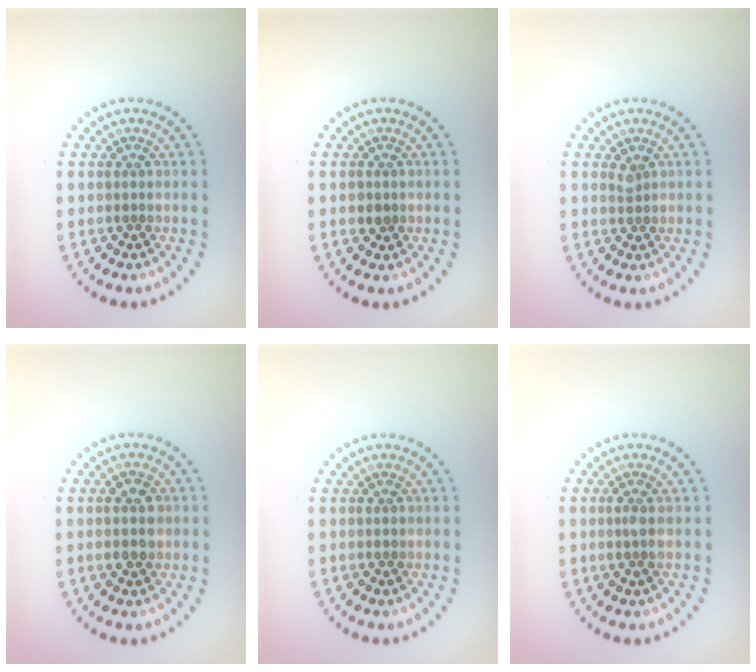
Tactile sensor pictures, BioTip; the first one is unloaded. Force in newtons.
{"total": 1.3, "press": 1.2, "slide": 0.4}
{"total": 0.9, "press": 0.6, "slide": 0.6}
{"total": 3.0, "press": 3.0, "slide": 0.2}
{"total": 0.7, "press": 0.7, "slide": 0.2}
{"total": 1.2, "press": 1.1, "slide": 0.5}